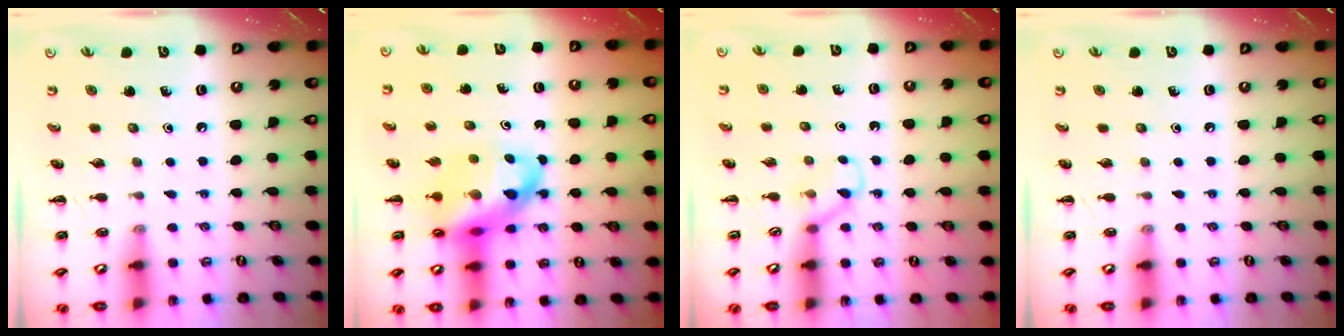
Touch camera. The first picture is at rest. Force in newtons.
{"total": 15.8, "press": 15.2, "slide": 4.0}
{"total": 3.5, "press": 3.3, "slide": 1.2}
{"total": 0.0}